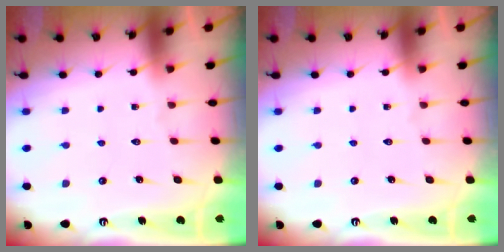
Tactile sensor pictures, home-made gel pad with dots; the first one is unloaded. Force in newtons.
{"total": 0.0}